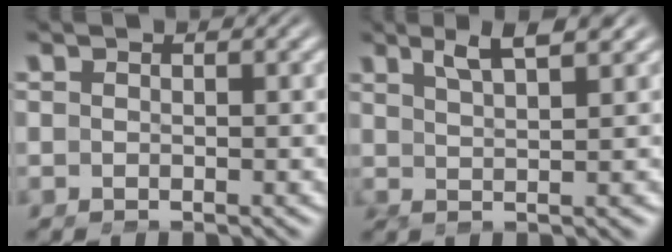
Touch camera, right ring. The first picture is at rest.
{"total": 4.1, "force": [2.7, -0.6, 3.0], "torque": [-0.037, 0.018, 0.044]}